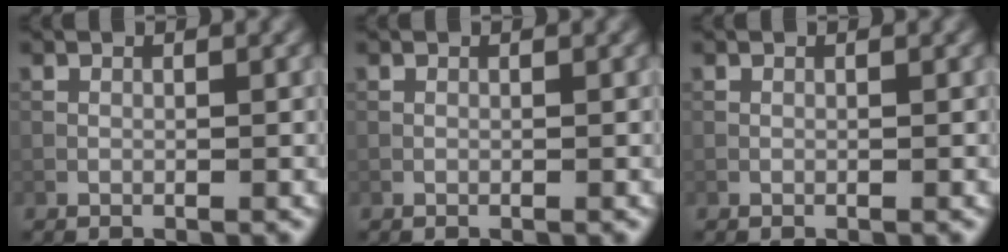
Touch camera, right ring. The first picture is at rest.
{"total": 0.0}
{"total": 0.0}